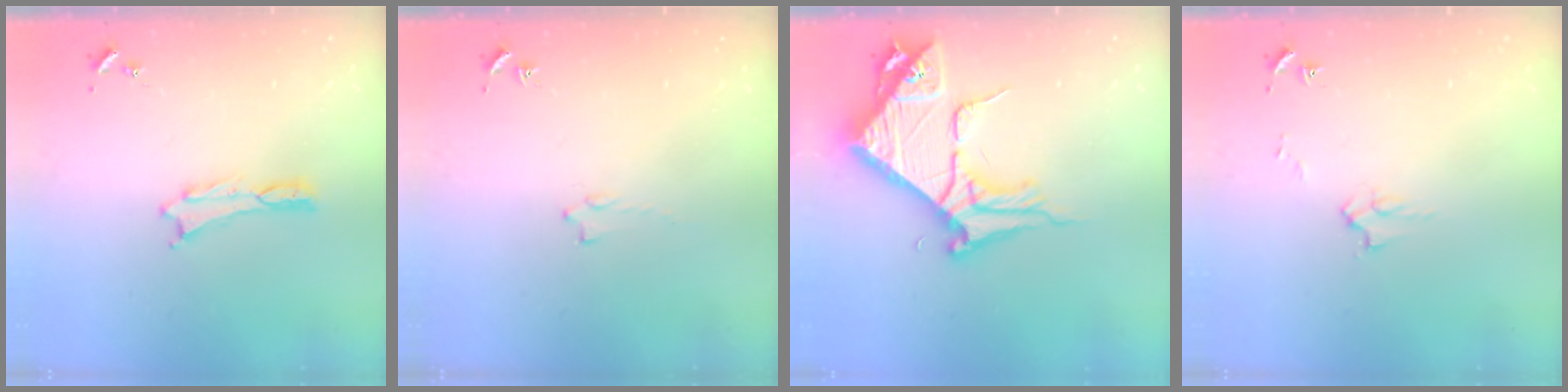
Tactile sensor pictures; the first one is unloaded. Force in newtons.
{"total": 0.8, "press": 0.7, "slide": 0.2}
{"total": 9.5, "press": 9.5, "slide": 1.1}
{"total": 2.6, "press": 2.6, "slide": 0.3}